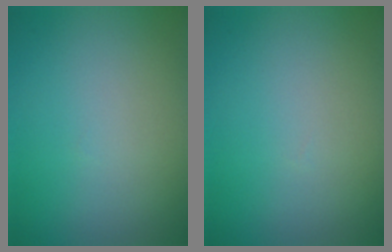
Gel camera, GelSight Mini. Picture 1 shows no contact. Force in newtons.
{"total": 0.0}